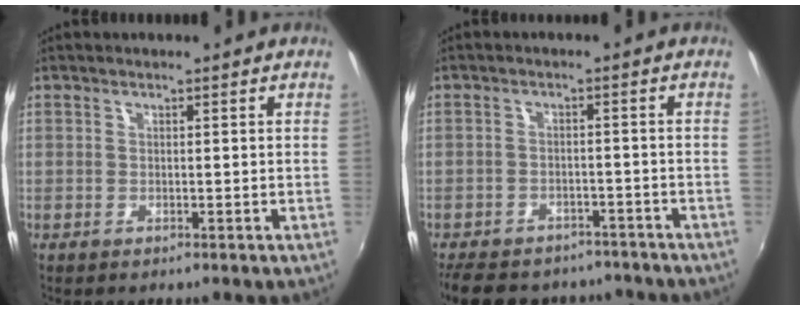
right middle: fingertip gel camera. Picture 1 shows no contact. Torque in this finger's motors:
{"motor_torque": [1.07, -1.06, 0.18, 0.03]}